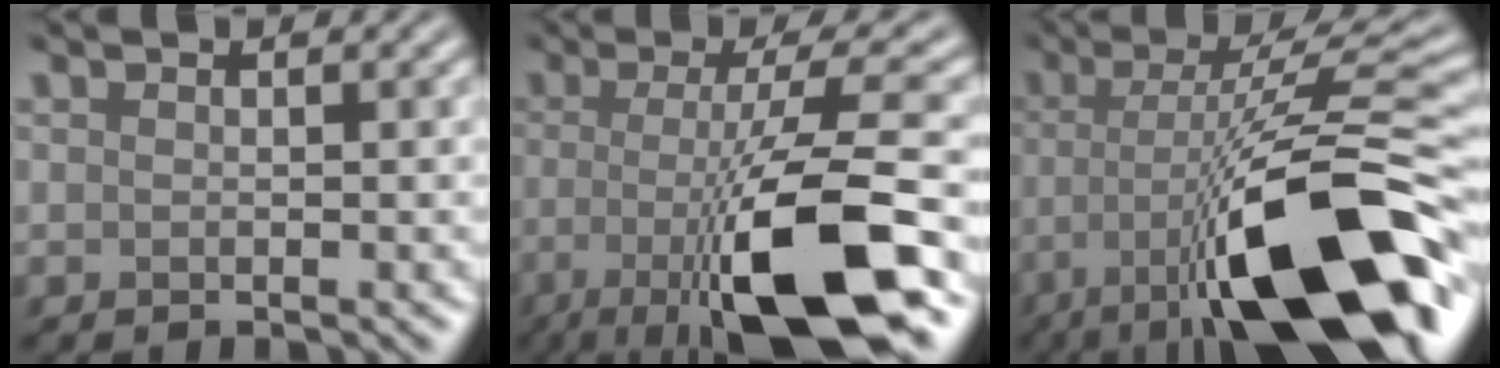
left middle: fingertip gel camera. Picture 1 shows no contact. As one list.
[{"total": 12.0, "force": [-4.6, 2.6, 10.7], "torque": [-0.163, 0.005, -0.086]}, {"total": 15.0, "force": [-6.3, 3.9, 13.0], "torque": [-0.216, -0.001, -0.104]}]